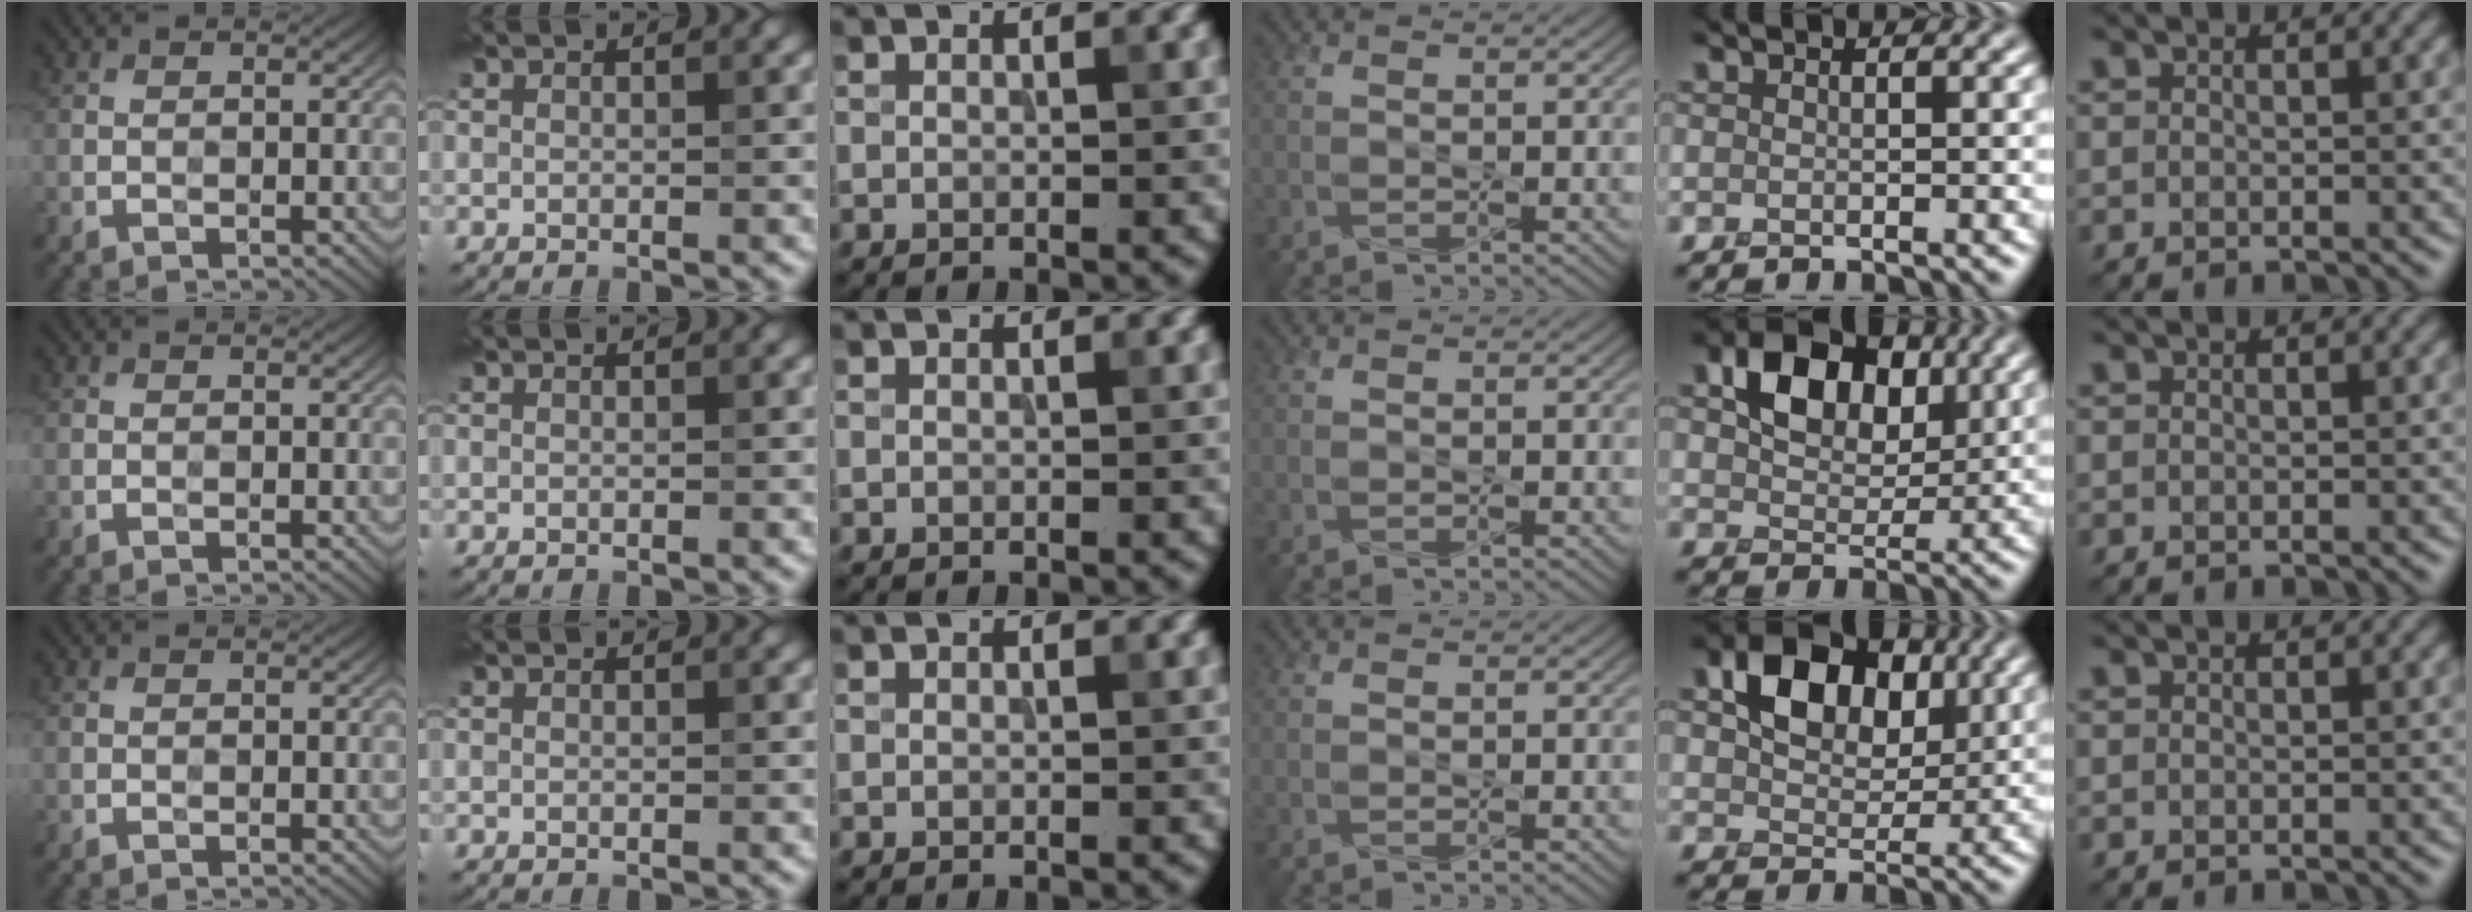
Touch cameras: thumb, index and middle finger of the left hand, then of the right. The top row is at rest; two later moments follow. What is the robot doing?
{"motion": "press", "object": "joystick"}